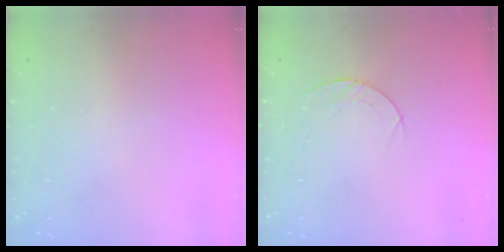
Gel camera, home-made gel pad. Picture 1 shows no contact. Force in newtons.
{"total": 4.0, "press": 3.9, "slide": 0.5}